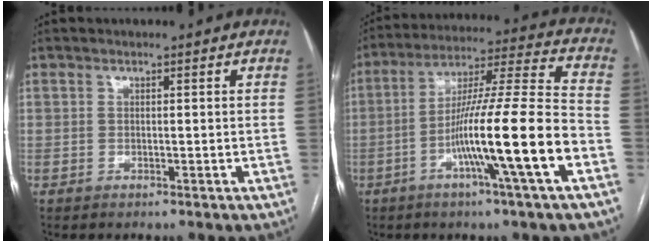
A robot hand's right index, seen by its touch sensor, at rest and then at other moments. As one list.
[{"total": 17.5, "force": [-6.2, -1.1, 16.4], "torque": [-0.281, -0.001, -0.110]}]